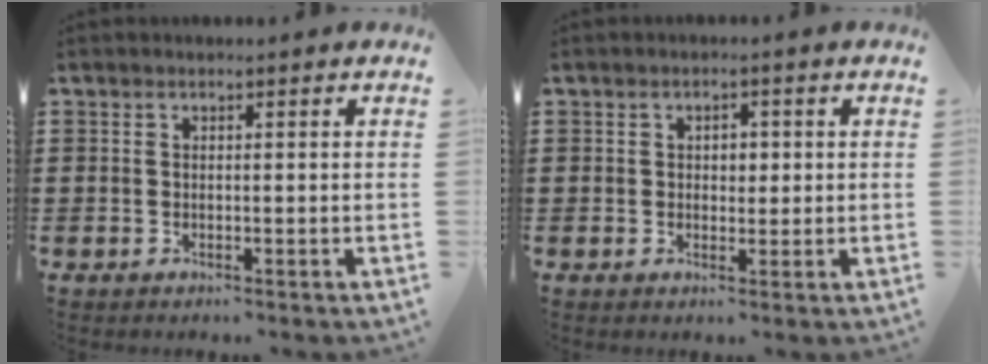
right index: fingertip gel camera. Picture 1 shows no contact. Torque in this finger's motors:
{"motor_torque": [0.47, -0.21, 0.10, 0.04]}